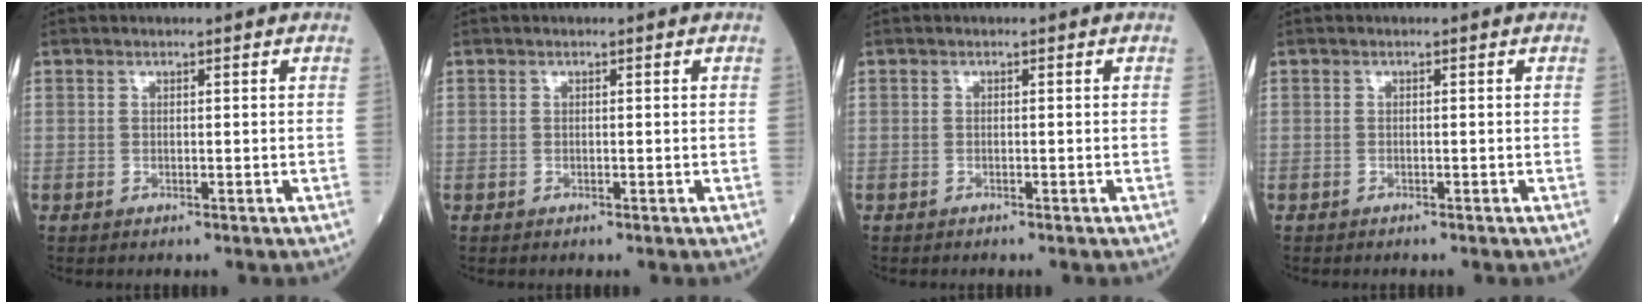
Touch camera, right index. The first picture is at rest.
{"total": 0.0}
{"total": 0.7, "force": [-0.4, 0.5, 0.4], "torque": [-0.019, 0.000, -0.006]}
{"total": 0.9, "force": [-0.5, 0.6, 0.4], "torque": [-0.020, 0.000, -0.008]}